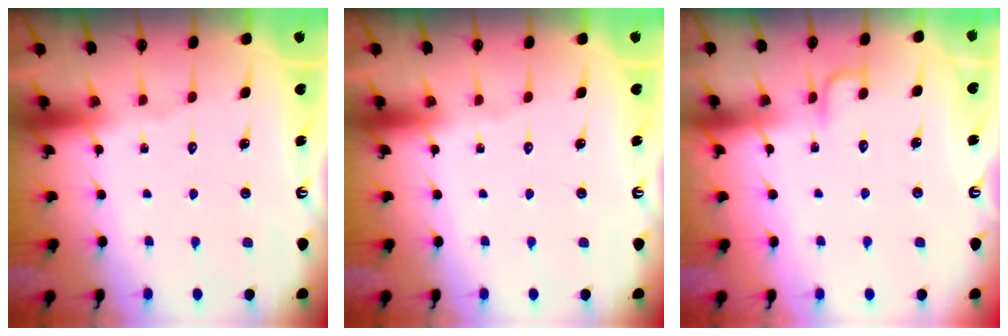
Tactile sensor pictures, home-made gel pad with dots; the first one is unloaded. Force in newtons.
{"total": 0.0}
{"total": 4.2, "press": 4.1, "slide": 0.6}